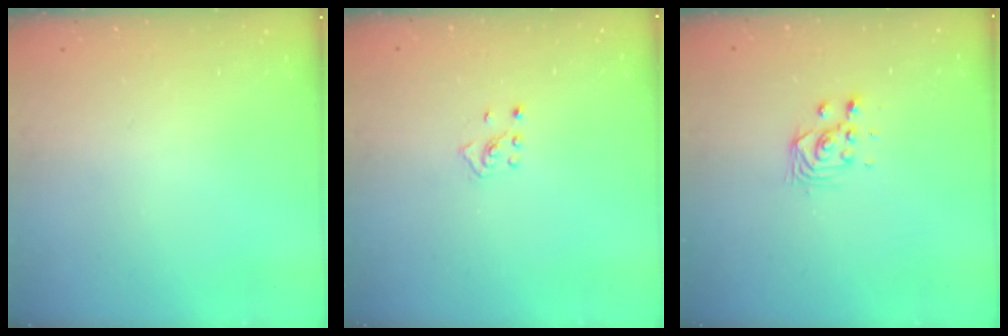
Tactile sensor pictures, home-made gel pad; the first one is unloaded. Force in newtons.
{"total": 2.5, "press": 2.4, "slide": 0.7}
{"total": 2.8, "press": 2.8, "slide": 0.2}